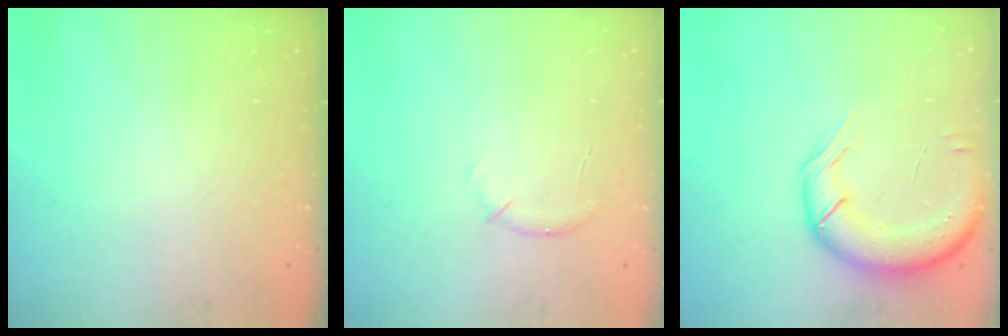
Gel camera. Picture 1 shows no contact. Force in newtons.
{"total": 6.9, "press": 6.7, "slide": 1.8}
{"total": 14.4, "press": 14.0, "slide": 3.5}